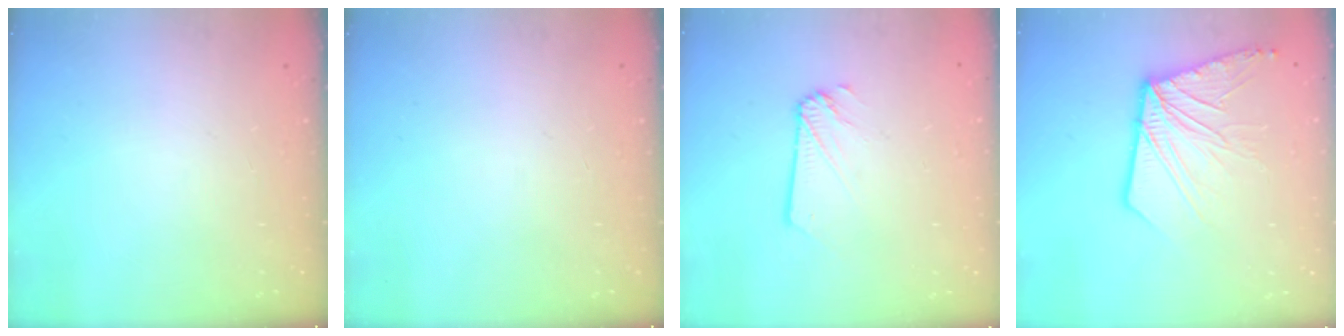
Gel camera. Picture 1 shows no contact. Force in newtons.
{"total": 0.0}
{"total": 1.2, "press": 1.2, "slide": 0.1}
{"total": 14.4, "press": 14.4, "slide": 1.5}